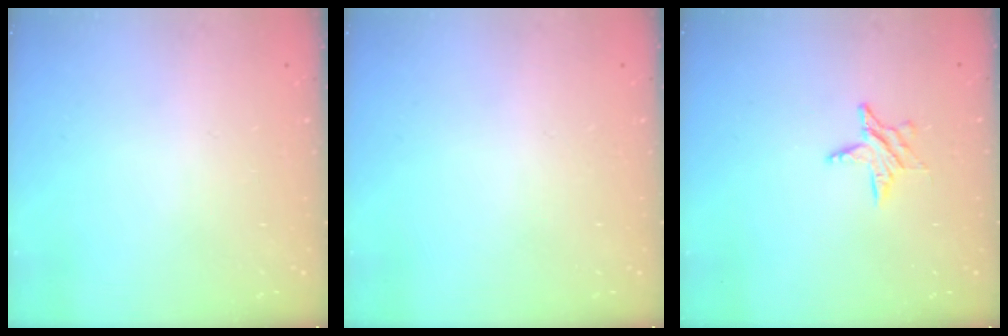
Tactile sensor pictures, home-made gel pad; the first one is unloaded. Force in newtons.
{"total": 0.0}
{"total": 6.6, "press": 6.6, "slide": 0.4}